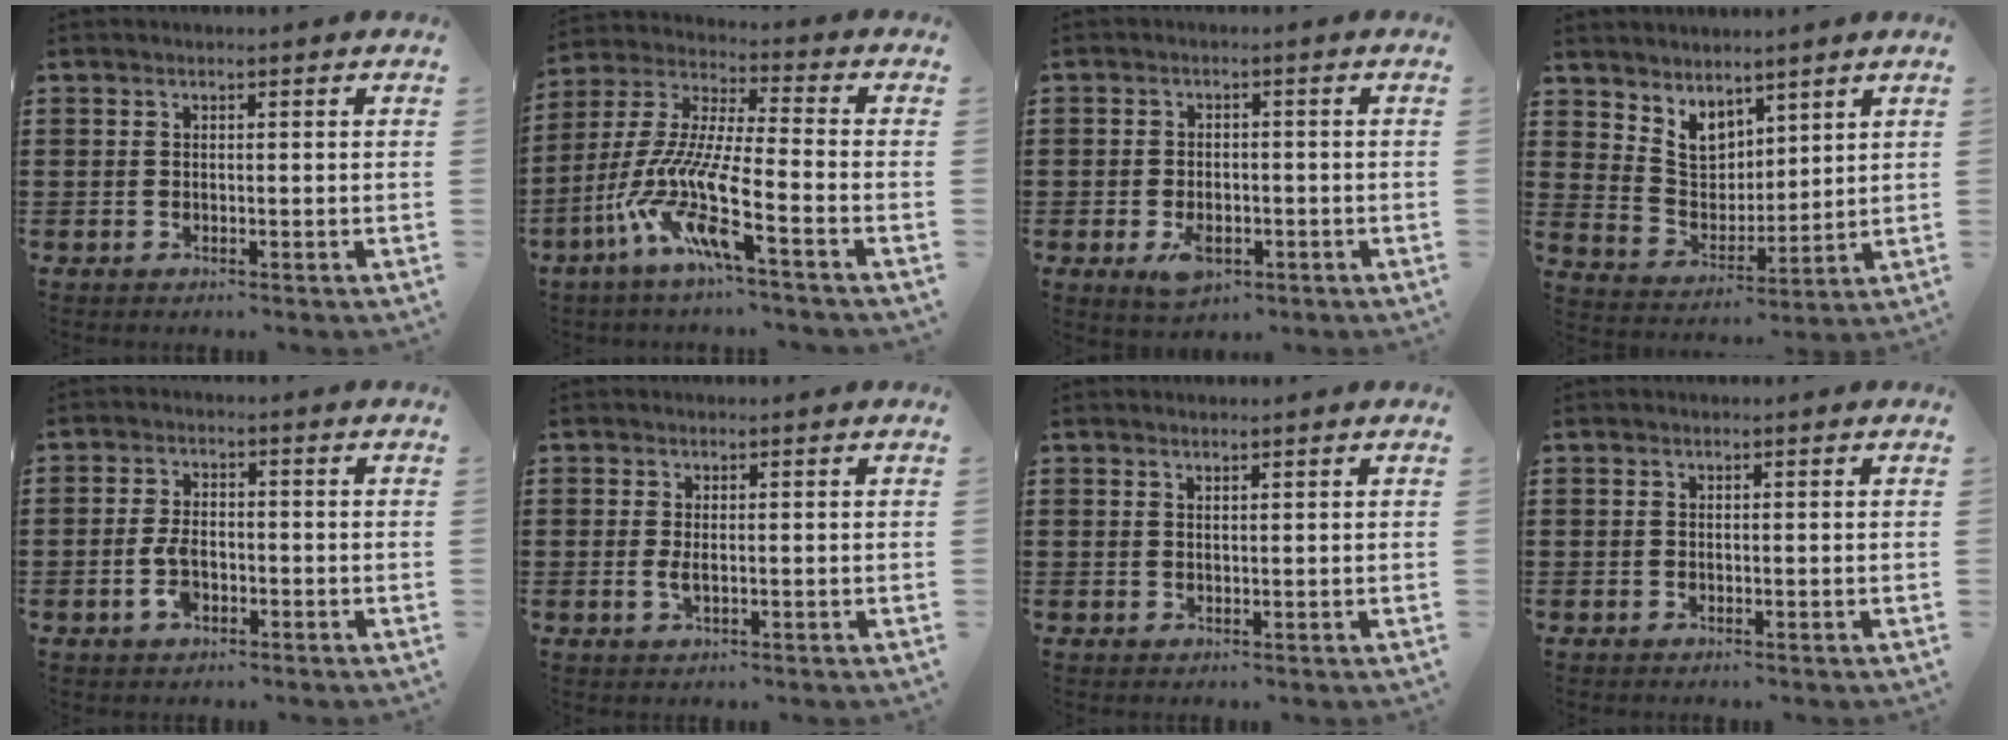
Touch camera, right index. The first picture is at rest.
{"total": 12.3, "force": [-7.6, 1.6, 9.5], "torque": [-0.235, -0.022, -0.163]}
{"total": 3.9, "force": [-1.6, 2.2, 2.9], "torque": [-0.055, 0.000, -0.027]}
{"total": 5.5, "force": [4.3, 3.3, 1.0], "torque": [-0.048, -0.017, 0.081]}
{"total": 4.2, "force": [-1.2, 2.2, 3.4], "torque": [-0.082, -0.004, -0.026]}
{"total": 1.7, "force": [0.0, 0.6, 1.6], "torque": [-0.032, -0.001, 0.000]}
{"total": 0.9, "force": [0.9, 0.0, 0.3], "torque": [-0.008, -0.001, 0.017]}
{"total": 0.0}